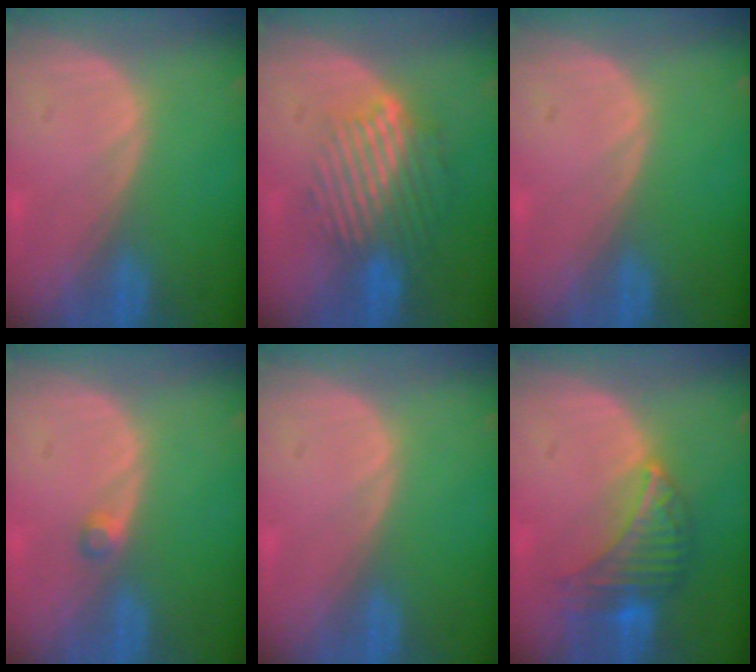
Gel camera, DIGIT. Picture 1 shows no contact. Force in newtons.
{"total": 9.7, "press": 8.1, "slide": 5.3}
{"total": 0.0}
{"total": 1.5, "press": 1.2, "slide": 0.8}
{"total": 0.0}
{"total": 7.1, "press": 6.7, "slide": 2.2}